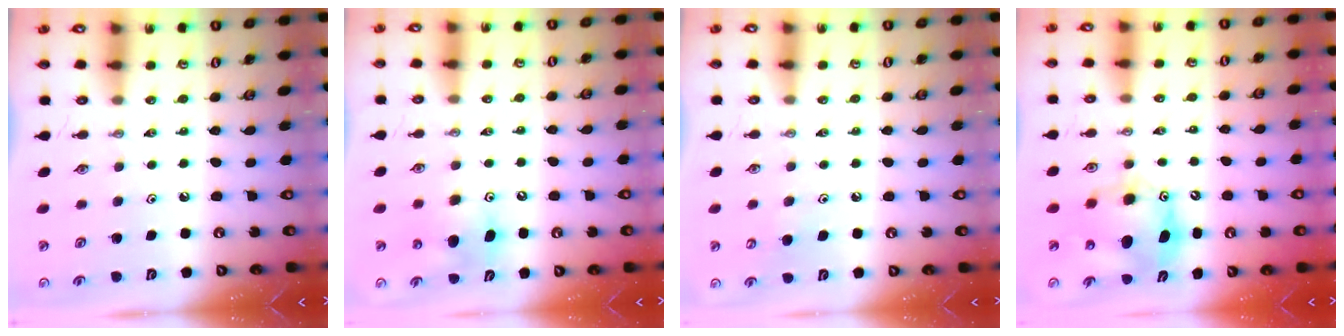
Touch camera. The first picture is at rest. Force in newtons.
{"total": 8.7, "press": 8.7, "slide": 1.1}
{"total": 4.3, "press": 4.2, "slide": 0.9}
{"total": 10.2, "press": 10.1, "slide": 0.9}